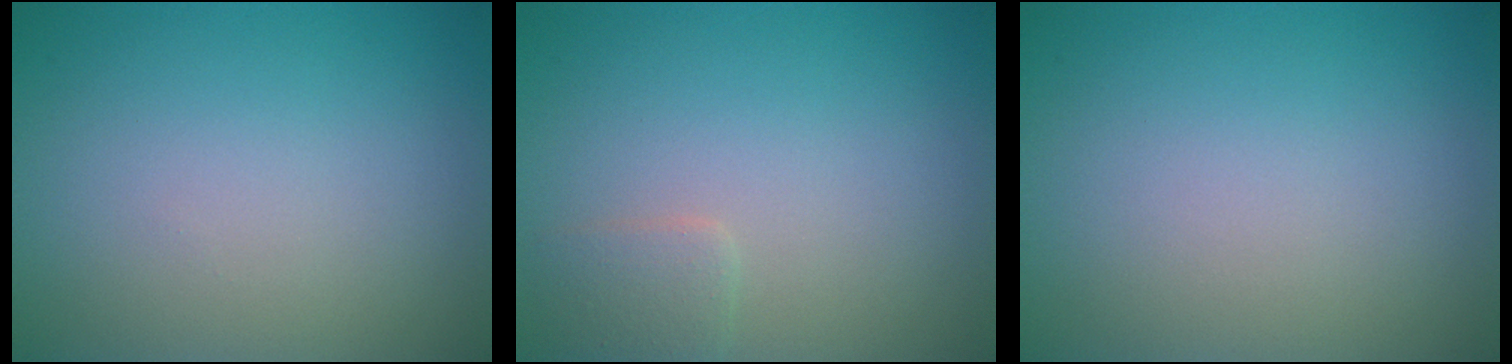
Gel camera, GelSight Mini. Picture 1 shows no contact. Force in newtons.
{"total": 1.4, "press": 1.4, "slide": 0.1}
{"total": 0.0}